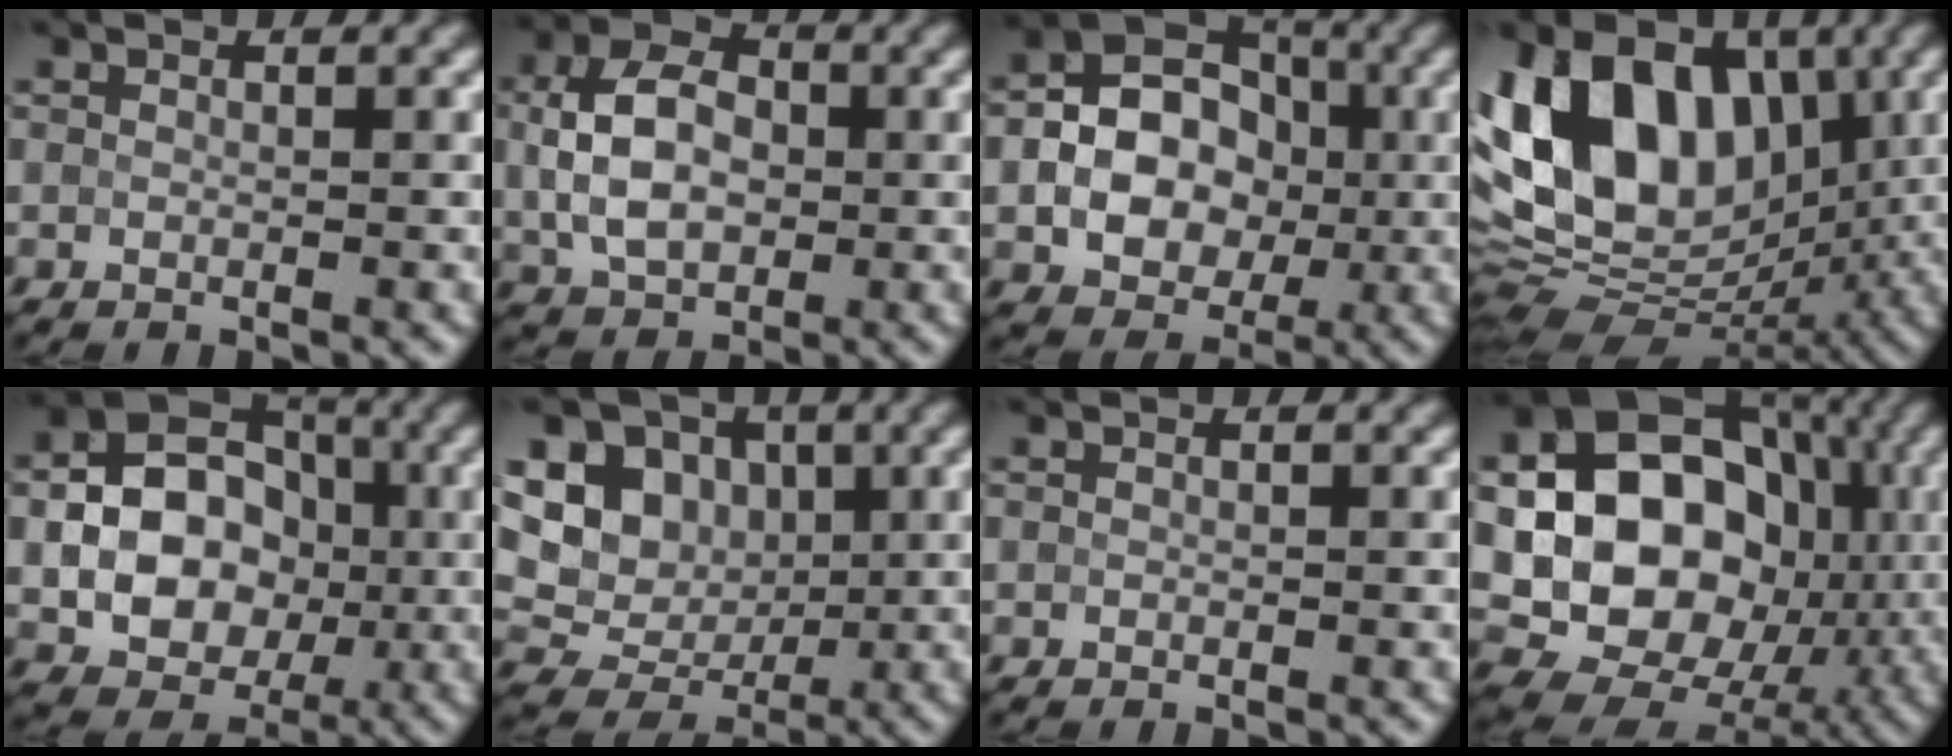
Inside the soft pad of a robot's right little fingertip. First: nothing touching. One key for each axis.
{"total": 6.7, "fx": 0.4, "fy": 4.7, "fz": 4.8, "tx": -0.100, "ty": 0.012, "tz": 0.001}
{"total": 9.7, "fx": -0.8, "fy": 7.4, "fz": 6.2, "tx": -0.083, "ty": -0.001, "tz": -0.023}
{"total": 14.0, "fx": 2.4, "fy": 10.1, "fz": 9.5, "tx": -0.167, "ty": 0.024, "tz": 0.023}
{"total": 10.8, "fx": -0.8, "fy": 8.5, "fz": 6.7, "tx": -0.078, "ty": -0.001, "tz": -0.019}
{"total": 10.0, "fx": 2.5, "fy": 8.4, "fz": 5.0, "tx": -0.099, "ty": 0.037, "tz": 0.018}
{"total": 0.0}
{"total": 18.6, "fx": 0.1, "fy": 15.4, "fz": 10.4, "tx": -0.171, "ty": 0.013, "tz": -0.011}